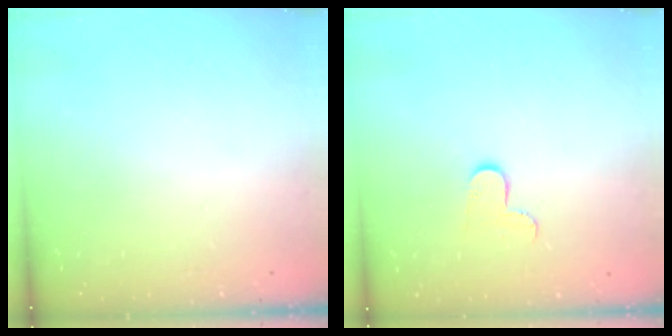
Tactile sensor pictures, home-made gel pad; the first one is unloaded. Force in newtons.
{"total": 5.7, "press": 5.7, "slide": 0.5}